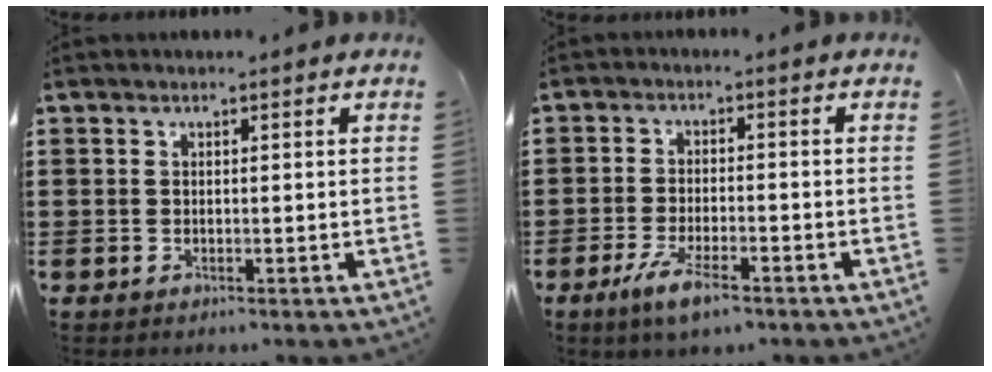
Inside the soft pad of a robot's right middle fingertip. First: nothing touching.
{"total": 5.4, "force": [-3.4, 1.3, 4.0], "torque": [-0.091, -0.008, -0.064]}